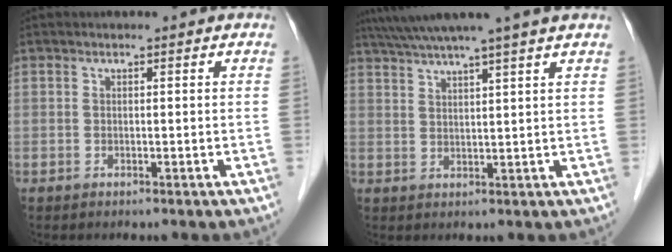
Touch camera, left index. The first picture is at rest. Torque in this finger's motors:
{"motor_torque": [1.01, -1.13, 0.85, 0.21]}